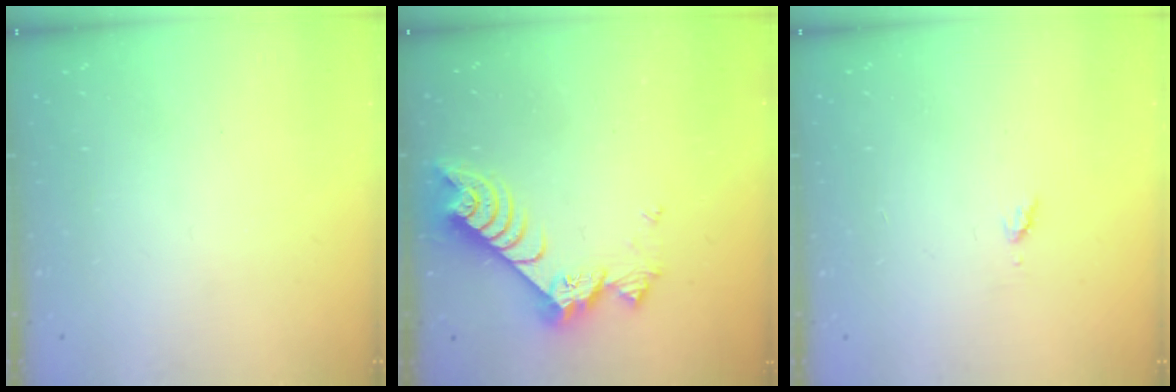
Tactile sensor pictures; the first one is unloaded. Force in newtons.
{"total": 7.9, "press": 7.9, "slide": 0.7}
{"total": 3.5, "press": 3.4, "slide": 0.5}